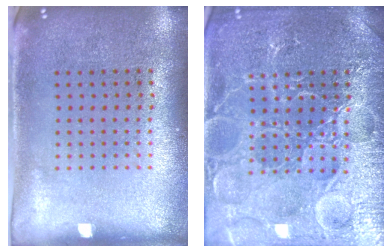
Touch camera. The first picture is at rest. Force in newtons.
{"total": 5.3, "press": 5.3, "slide": 0.6}